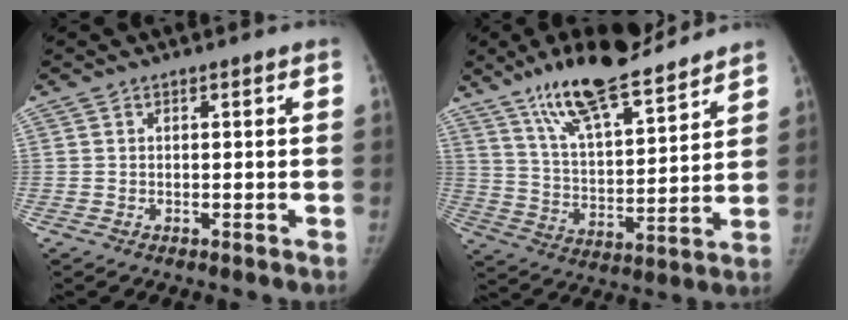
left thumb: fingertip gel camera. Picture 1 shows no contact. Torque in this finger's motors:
{"motor_torque": [0.96, -0.73, 1.42, -1.35, 0.36]}